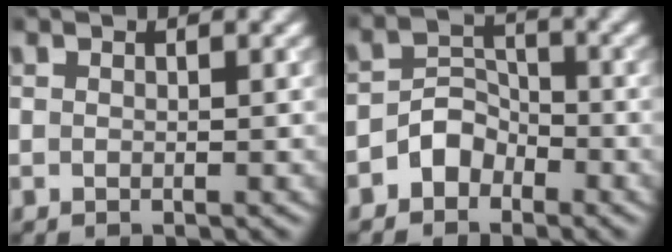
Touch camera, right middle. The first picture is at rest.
{"total": 2.7, "force": [-1.8, 1.9, 0.8], "torque": [-0.005, 0.013, -0.036]}